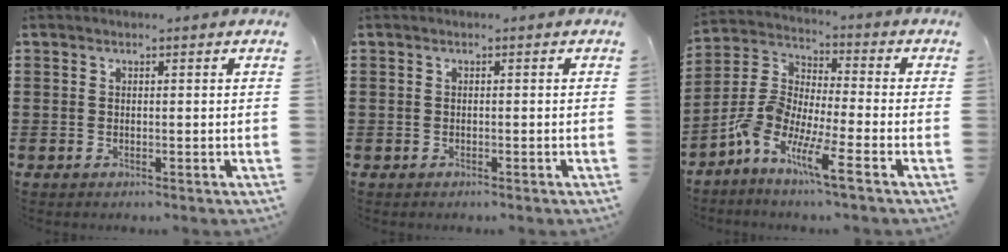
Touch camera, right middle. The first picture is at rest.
{"total": 0.0}
{"total": 8.6, "force": [-6.3, 1.0, 5.8], "torque": [-0.145, -0.027, -0.132]}